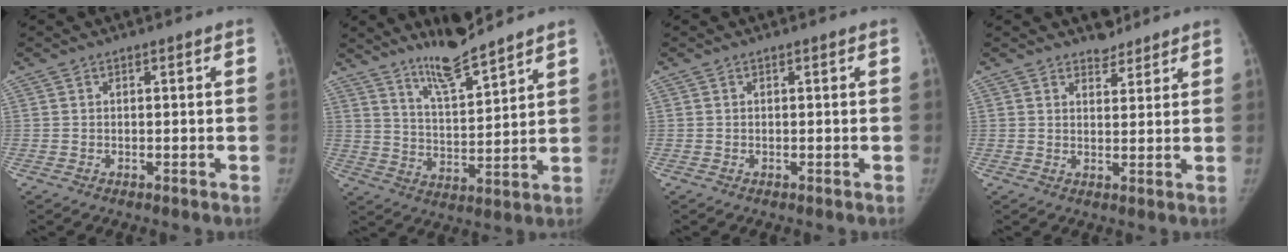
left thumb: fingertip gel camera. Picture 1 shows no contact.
{"total": 10.1, "force": [8.5, 1.1, 5.3], "torque": [-0.086, -0.065, 0.156]}
{"total": 0.0}
{"total": 3.4, "force": [3.0, 1.6, 0.4], "torque": [0.014, -0.022, 0.043]}